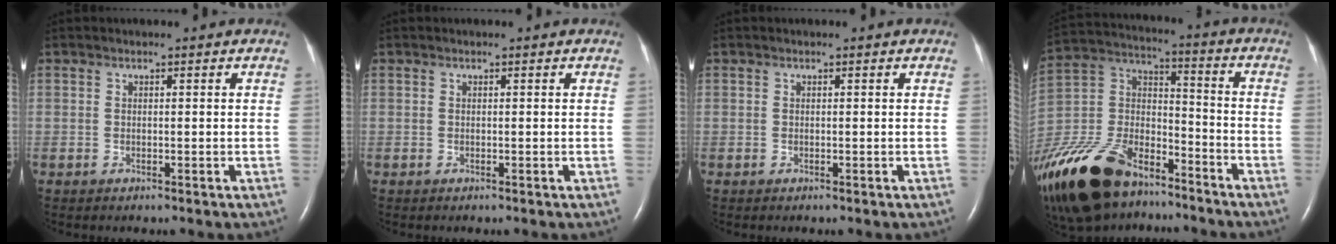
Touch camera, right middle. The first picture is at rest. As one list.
[{"total": 0.0}, {"total": 0.0}, {"total": 24.8, "force": [-17.8, 10.5, 13.6], "torque": [-0.353, -0.022, -0.331]}]